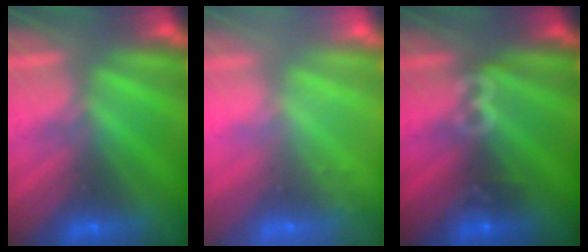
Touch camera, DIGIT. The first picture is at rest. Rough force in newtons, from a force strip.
{"total": 2.3}
{"total": 3.3}